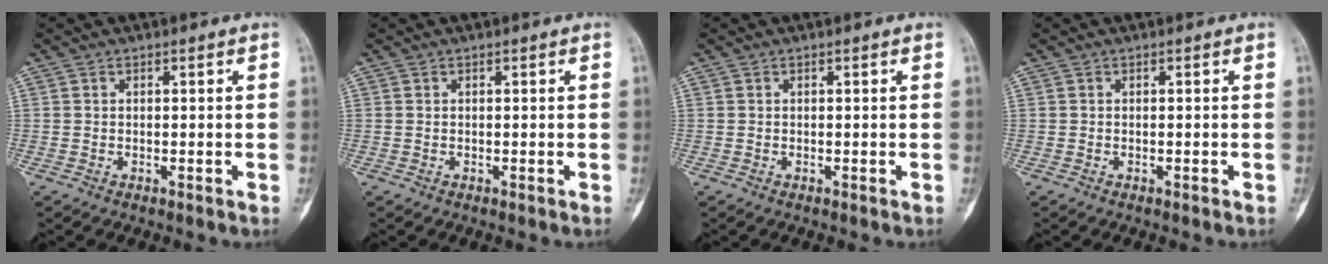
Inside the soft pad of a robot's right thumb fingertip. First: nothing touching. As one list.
[{"total": 0.0}, {"total": 0.0}, {"total": 0.0}]